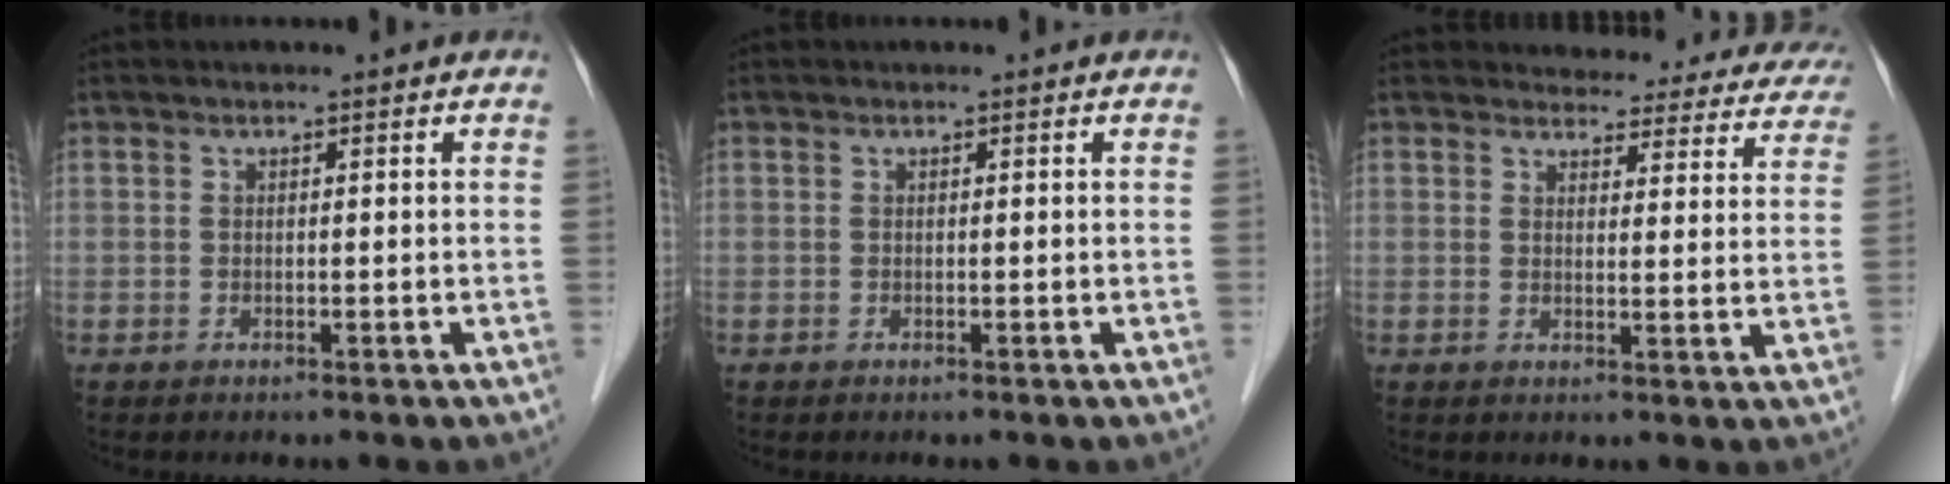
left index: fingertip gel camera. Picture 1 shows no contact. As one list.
[{"total": 0.0}, {"total": 16.7, "force": [15.5, 5.3, 3.3], "torque": [-0.007, -0.027, 0.152]}]